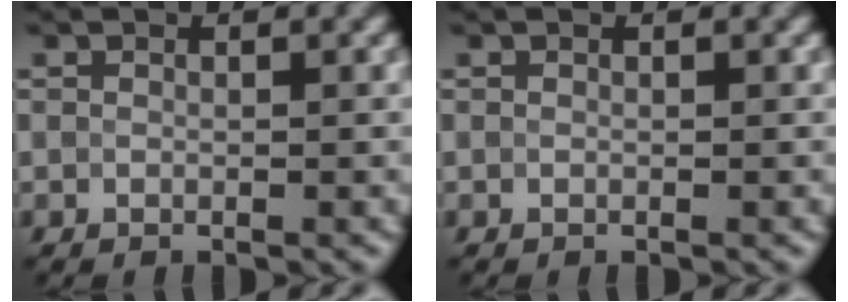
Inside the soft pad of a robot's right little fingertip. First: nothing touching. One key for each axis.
{"total": 0.0}